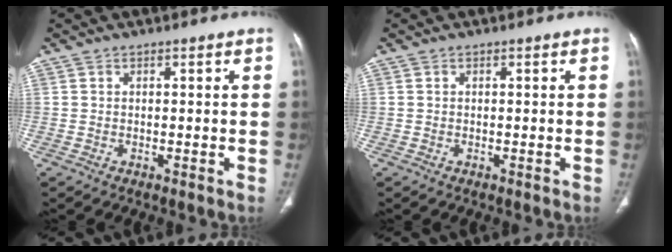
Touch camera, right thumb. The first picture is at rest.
{"total": 0.0}